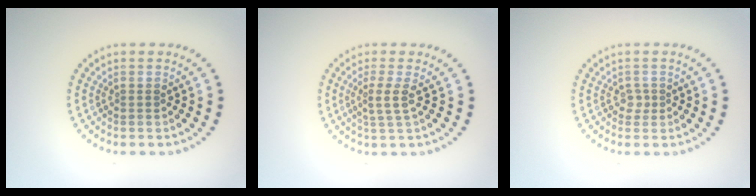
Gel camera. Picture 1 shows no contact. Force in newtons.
{"total": 1.9, "press": 1.4, "slide": 1.2}
{"total": 1.0, "press": 0.7, "slide": 0.6}